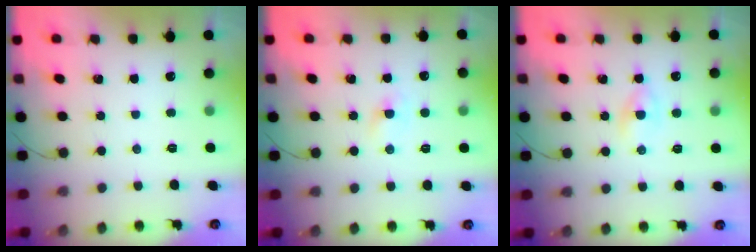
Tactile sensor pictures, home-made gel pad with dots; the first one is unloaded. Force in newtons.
{"total": 1.0, "press": 0.8, "slide": 0.6}
{"total": 2.7, "press": 2.4, "slide": 1.1}